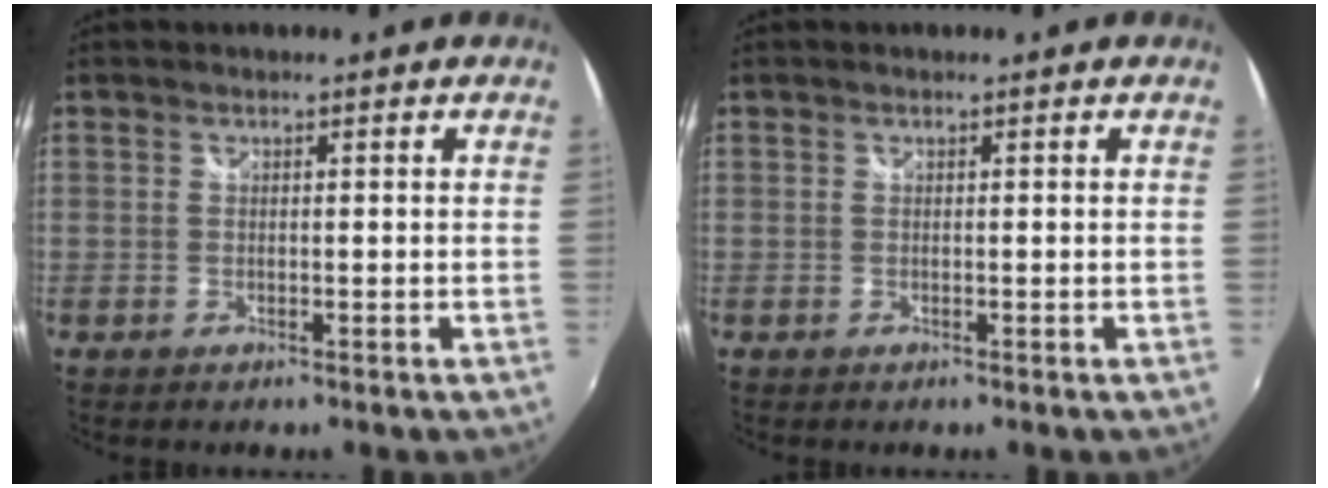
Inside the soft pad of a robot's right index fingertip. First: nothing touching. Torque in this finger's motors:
{"motor_torque": [0.00, 0.00, 0.00, 0.00]}